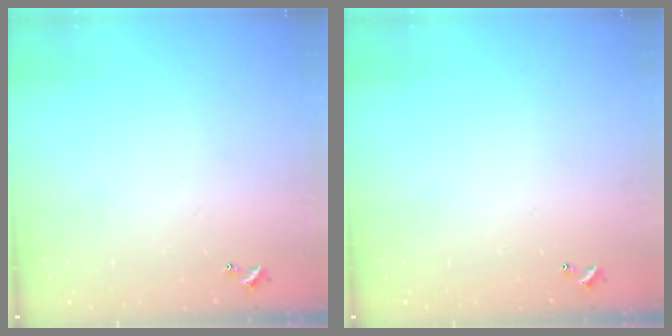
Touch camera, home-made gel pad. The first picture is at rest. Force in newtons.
{"total": 0.0}